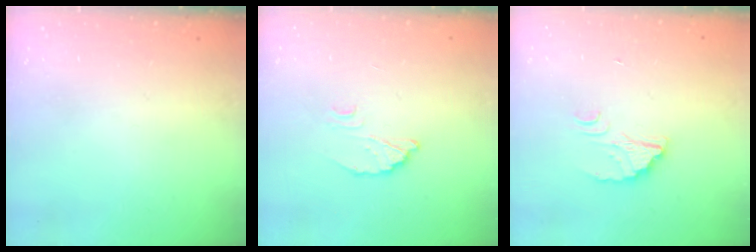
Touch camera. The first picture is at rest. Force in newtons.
{"total": 3.7, "press": 3.6, "slide": 0.3}
{"total": 2.5, "press": 2.5, "slide": 0.1}